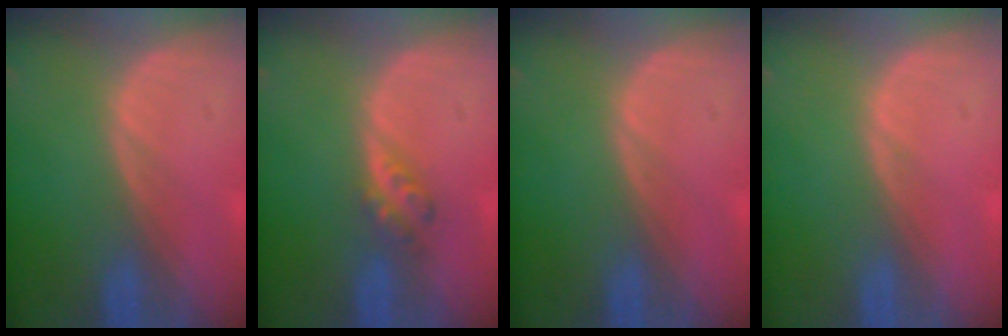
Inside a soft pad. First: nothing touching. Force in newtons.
{"total": 2.9, "press": 2.5, "slide": 1.5}
{"total": 0.0}
{"total": 0.5, "press": 0.1, "slide": 0.5}